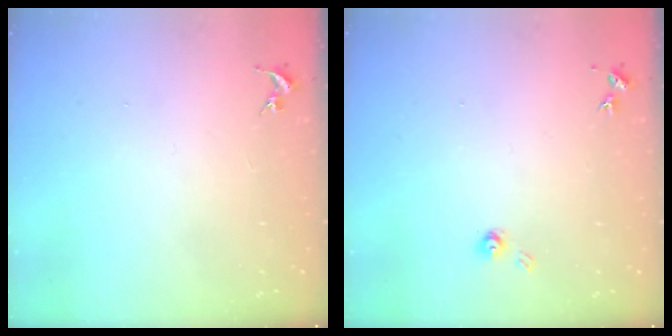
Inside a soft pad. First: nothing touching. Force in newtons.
{"total": 4.1, "press": 4.1, "slide": 0.4}